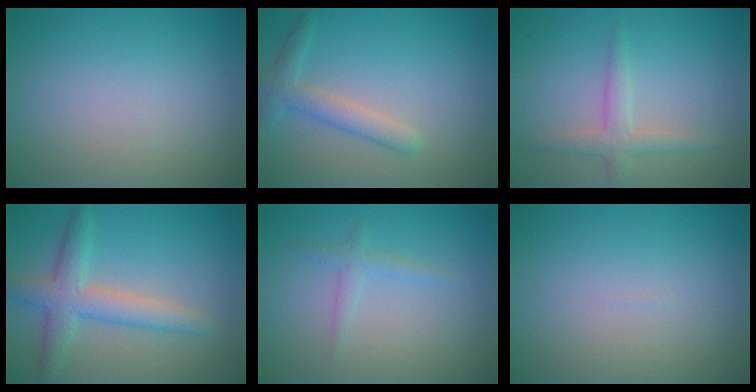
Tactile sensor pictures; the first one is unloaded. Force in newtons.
{"total": 2.6, "press": 2.6, "slide": 0.1}
{"total": 2.4, "press": 2.4, "slide": 0.0}
{"total": 4.4, "press": 4.4, "slide": 0.3}
{"total": 1.3, "press": 1.3, "slide": 0.1}
{"total": 0.0}